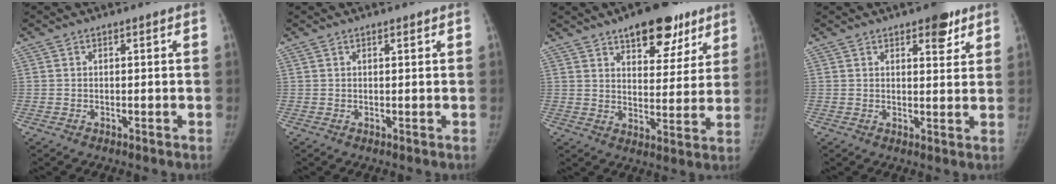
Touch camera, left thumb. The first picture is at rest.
{"total": 0.7, "force": [0.5, 0.1, 0.4], "torque": [-0.008, -0.002, 0.009]}
{"total": 15.1, "force": [9.4, 7.1, 9.4], "torque": [-0.075, -0.039, 0.133]}
{"total": 5.5, "force": [3.4, 2.4, 3.5], "torque": [-0.025, -0.016, 0.040]}